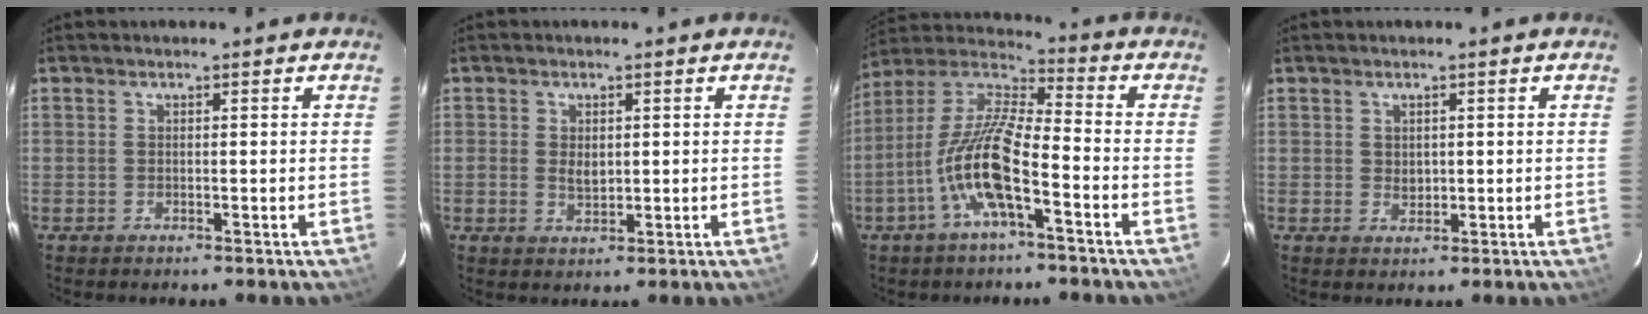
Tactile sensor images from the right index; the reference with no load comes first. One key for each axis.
{"total": 2.6, "fx": 0.5, "fy": 1.8, "fz": 1.9, "tx": -0.031, "ty": 0.000, "tz": 0.009}
{"total": 13.3, "fx": -5.5, "fy": 2.9, "fz": 11.8, "tx": -0.239, "ty": 0.000, "tz": -0.114}
{"total": 1.7, "fx": 0.6, "fy": 1.4, "fz": 0.7, "tx": -0.008, "ty": 0.003, "tz": 0.013}